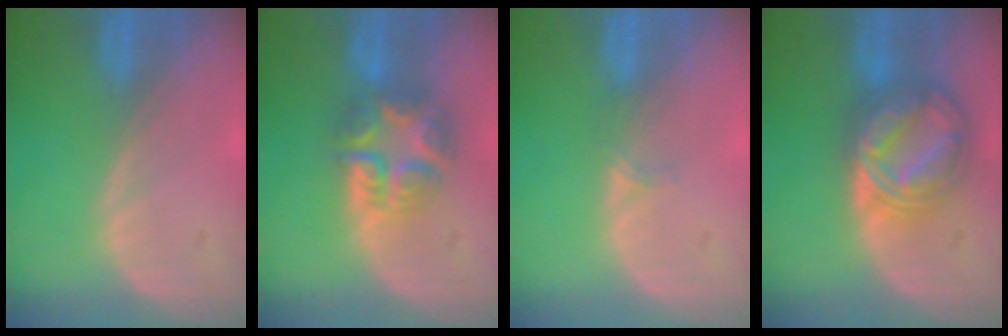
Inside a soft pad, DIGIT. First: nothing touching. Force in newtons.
{"total": 7.7, "press": 6.7, "slide": 3.8}
{"total": 1.3, "press": 1.0, "slide": 0.9}
{"total": 8.8, "press": 8.8, "slide": 0.6}